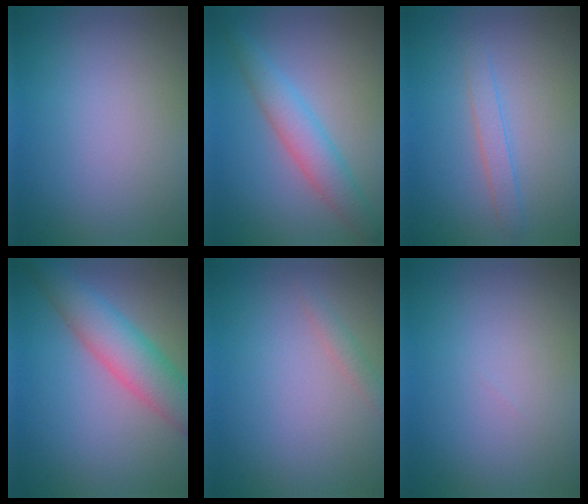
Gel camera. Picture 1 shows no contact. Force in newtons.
{"total": 3.6, "press": 3.6, "slide": 0.1}
{"total": 1.6, "press": 1.6, "slide": 0.1}
{"total": 5.4, "press": 5.4, "slide": 0.1}
{"total": 1.0, "press": 1.0, "slide": 0.1}
{"total": 0.0}